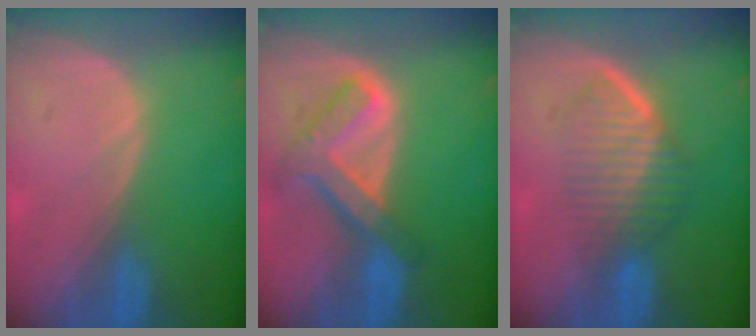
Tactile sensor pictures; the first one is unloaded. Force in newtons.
{"total": 7.7, "press": 6.5, "slide": 4.0}
{"total": 6.9, "press": 6.0, "slide": 3.4}